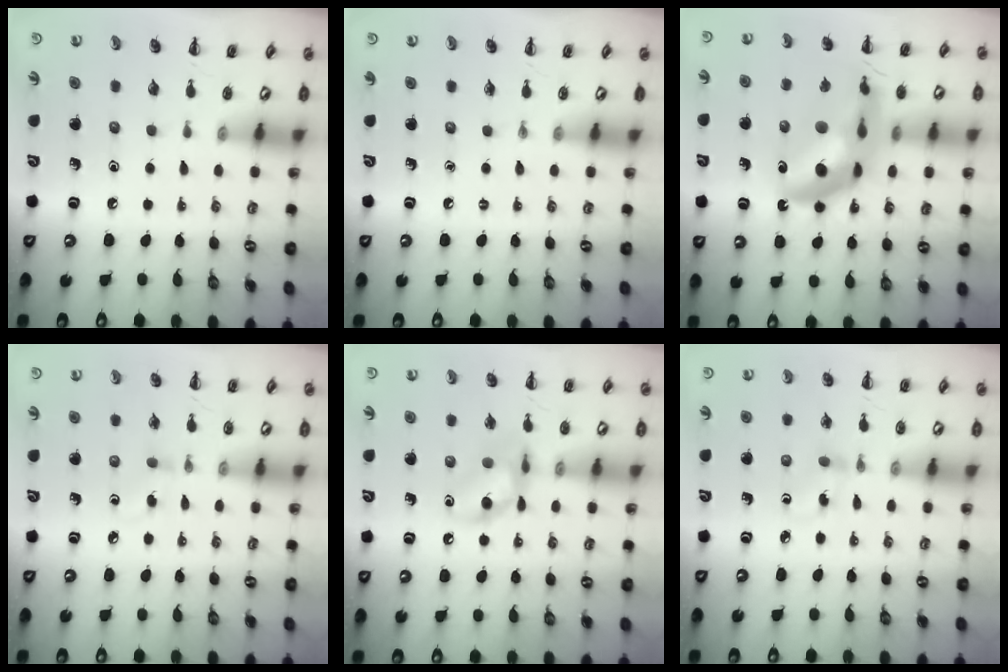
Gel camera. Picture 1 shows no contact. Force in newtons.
{"total": 0.0}
{"total": 20.6, "press": 20.0, "slide": 5.0}
{"total": 3.0, "press": 2.7, "slide": 1.3}
{"total": 10.3, "press": 10.3, "slide": 0.9}
{"total": 2.3, "press": 2.0, "slide": 1.1}